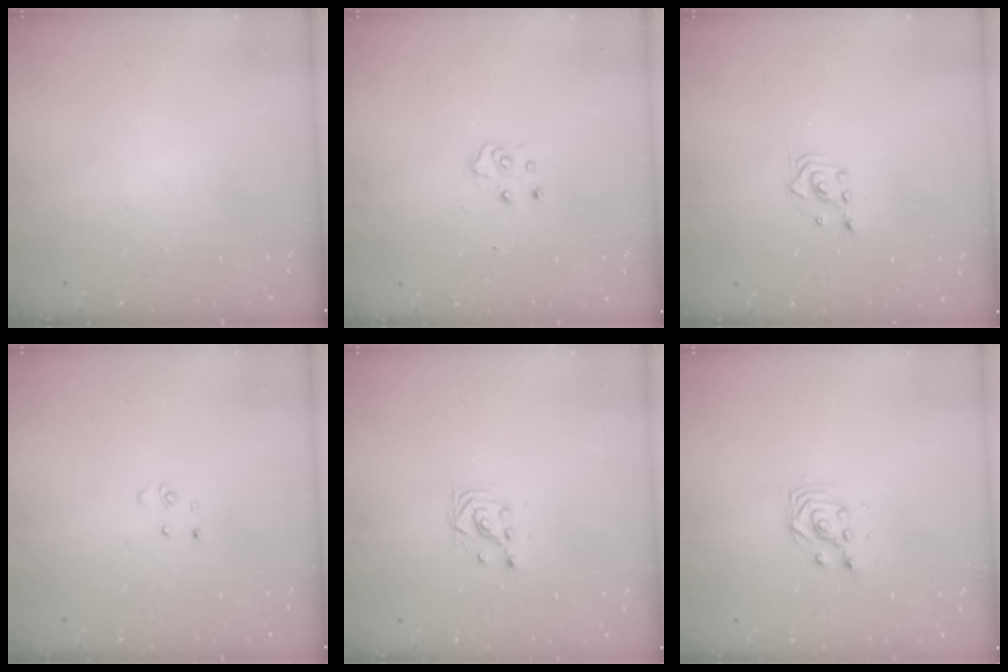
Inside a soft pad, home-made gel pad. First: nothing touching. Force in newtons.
{"total": 5.7, "press": 5.7, "slide": 0.5}
{"total": 2.5, "press": 2.5, "slide": 0.3}
{"total": 2.8, "press": 2.8, "slide": 0.3}
{"total": 2.9, "press": 2.9, "slide": 0.2}
{"total": 3.0, "press": 2.9, "slide": 0.3}